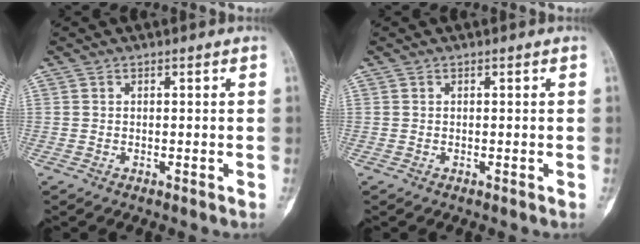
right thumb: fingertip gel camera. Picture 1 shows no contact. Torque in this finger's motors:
{"motor_torque": [0.00, 0.00, 0.03, -0.03, 0.01]}